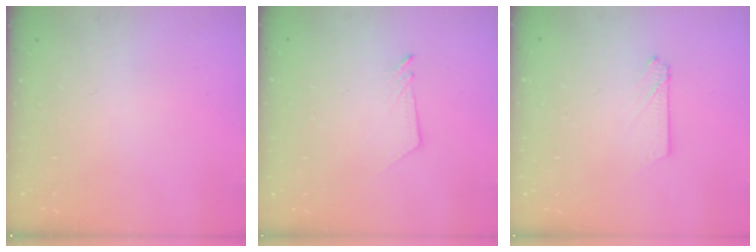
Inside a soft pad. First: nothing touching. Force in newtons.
{"total": 2.6, "press": 2.6, "slide": 0.3}
{"total": 2.6, "press": 2.6, "slide": 0.3}